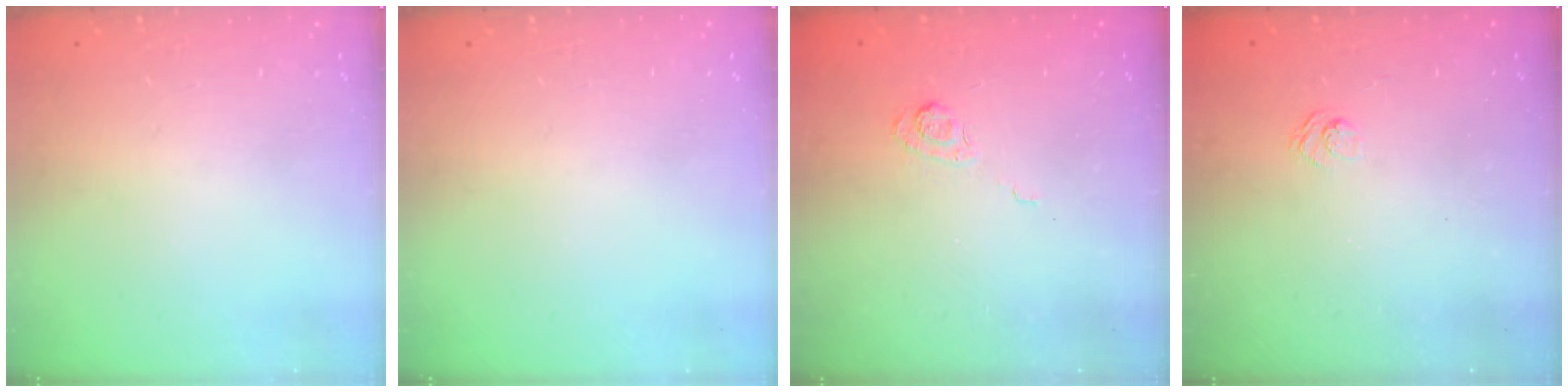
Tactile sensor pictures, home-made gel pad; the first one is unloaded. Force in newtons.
{"total": 0.0}
{"total": 3.2, "press": 2.8, "slide": 1.5}
{"total": 2.4, "press": 2.0, "slide": 1.3}